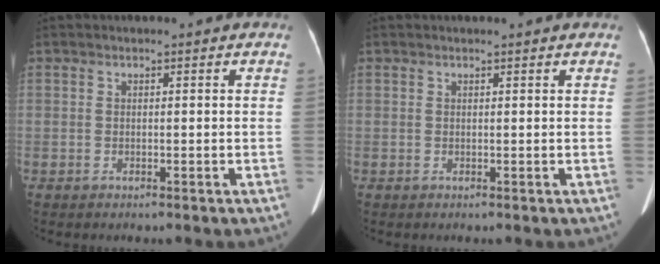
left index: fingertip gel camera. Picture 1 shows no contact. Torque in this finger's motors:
{"motor_torque": [-0.25, 0.21, -0.49, -0.02]}